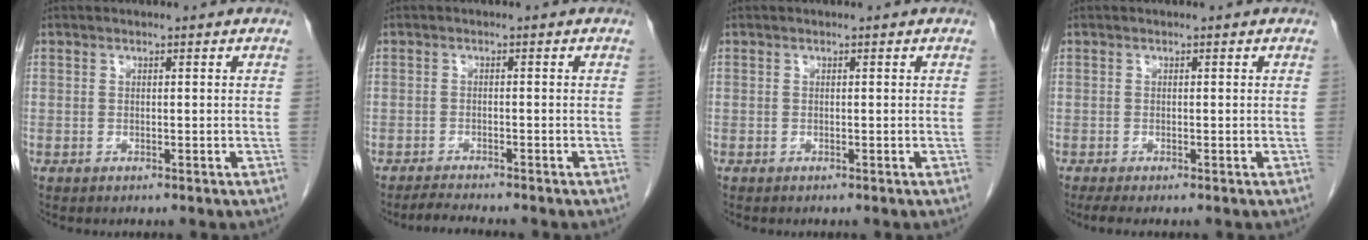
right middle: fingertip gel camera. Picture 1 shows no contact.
{"total": 3.0, "force": [-2.8, -0.2, 1.0], "torque": [-0.024, -0.013, -0.047]}
{"total": 0.0}
{"total": 1.8, "force": [-1.4, 0.1, 1.2], "torque": [-0.024, -0.007, -0.022]}